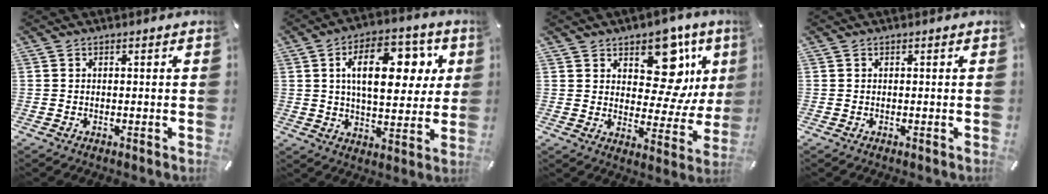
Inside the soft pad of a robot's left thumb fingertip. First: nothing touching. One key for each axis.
{"total": 17.5, "fx": 5.2, "fy": 9.6, "fz": 13.7, "tx": -0.207, "ty": 0.003, "tz": 0.084}
{"total": 14.9, "fx": 8.2, "fy": 8.7, "fz": 8.9, "tx": -0.109, "ty": -0.069, "tz": 0.140}
{"total": 0.0}